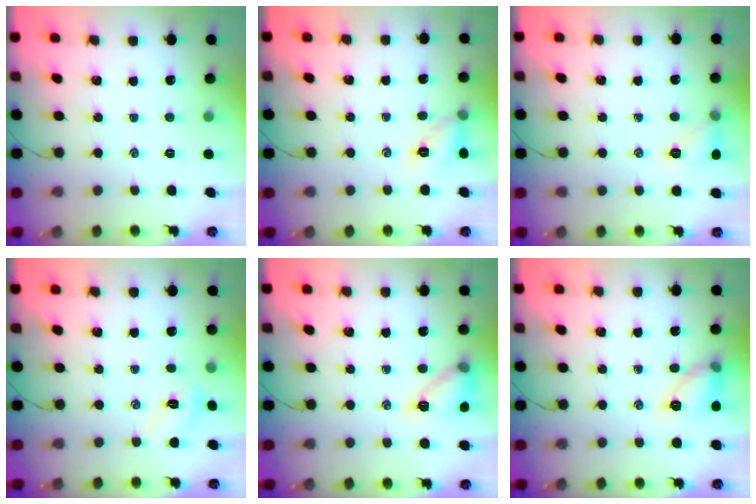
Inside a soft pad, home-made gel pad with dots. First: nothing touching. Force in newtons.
{"total": 8.1, "press": 8.0, "slide": 1.1}
{"total": 7.2, "press": 7.1, "slide": 1.4}
{"total": 5.5, "press": 5.3, "slide": 1.4}
{"total": 11.6, "press": 11.6, "slide": 0.3}
{"total": 10.5, "press": 10.5, "slide": 0.4}